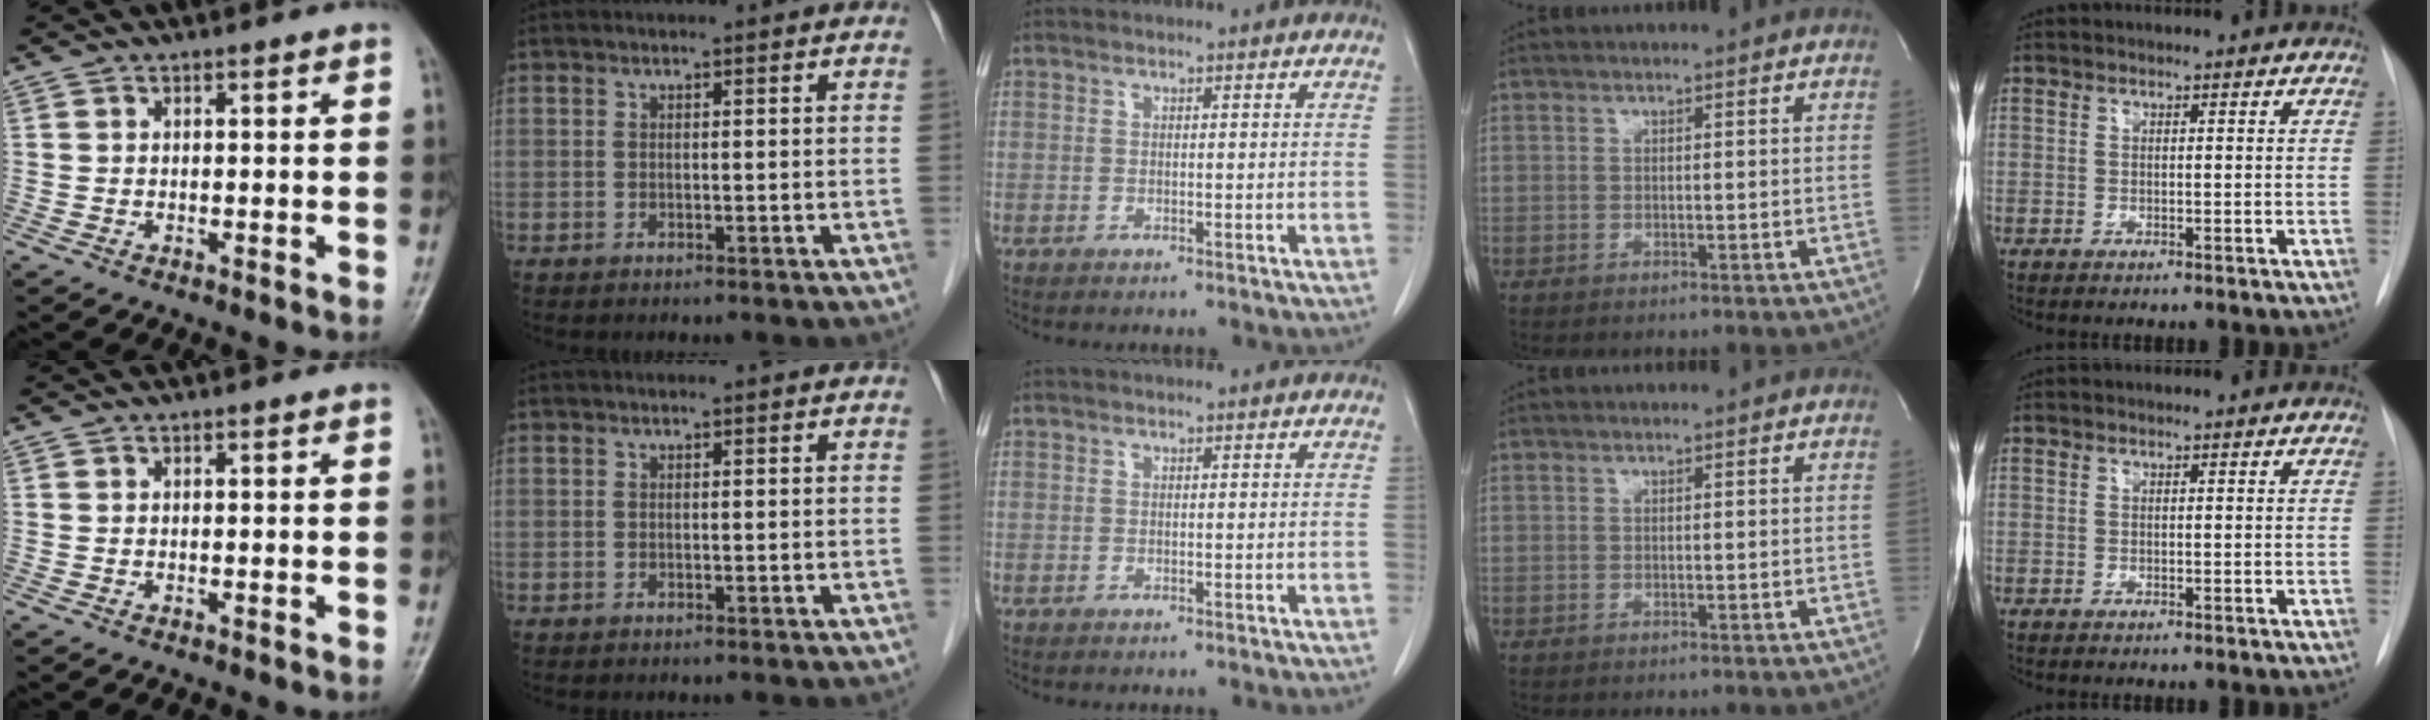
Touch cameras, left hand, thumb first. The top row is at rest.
{}